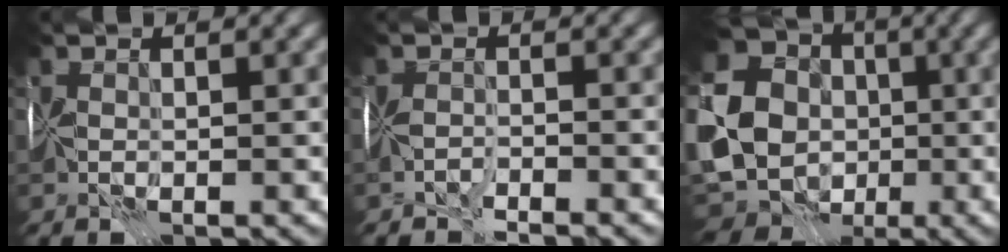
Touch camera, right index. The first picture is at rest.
{"total": 1.9, "force": [-1.9, 0.3, 0.3], "torque": [-0.001, 0.001, -0.038]}
{"total": 16.7, "force": [-3.3, 15.0, 6.6], "torque": [-0.178, -0.013, -0.070]}